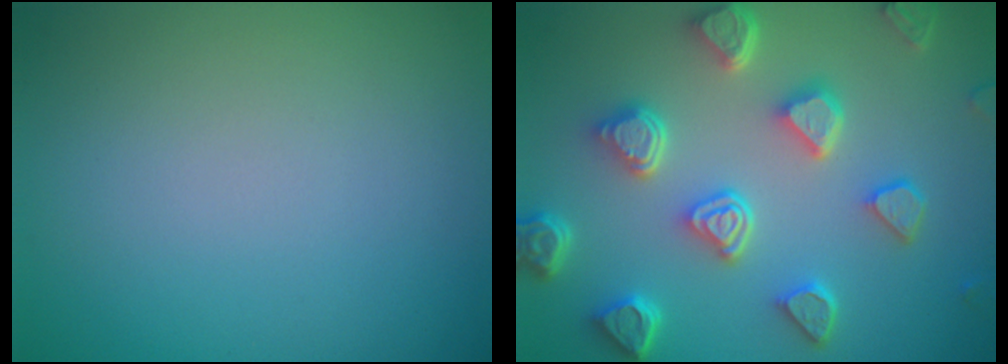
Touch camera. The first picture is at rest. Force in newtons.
{"total": 6.6, "press": 5.3, "slide": 4.0}